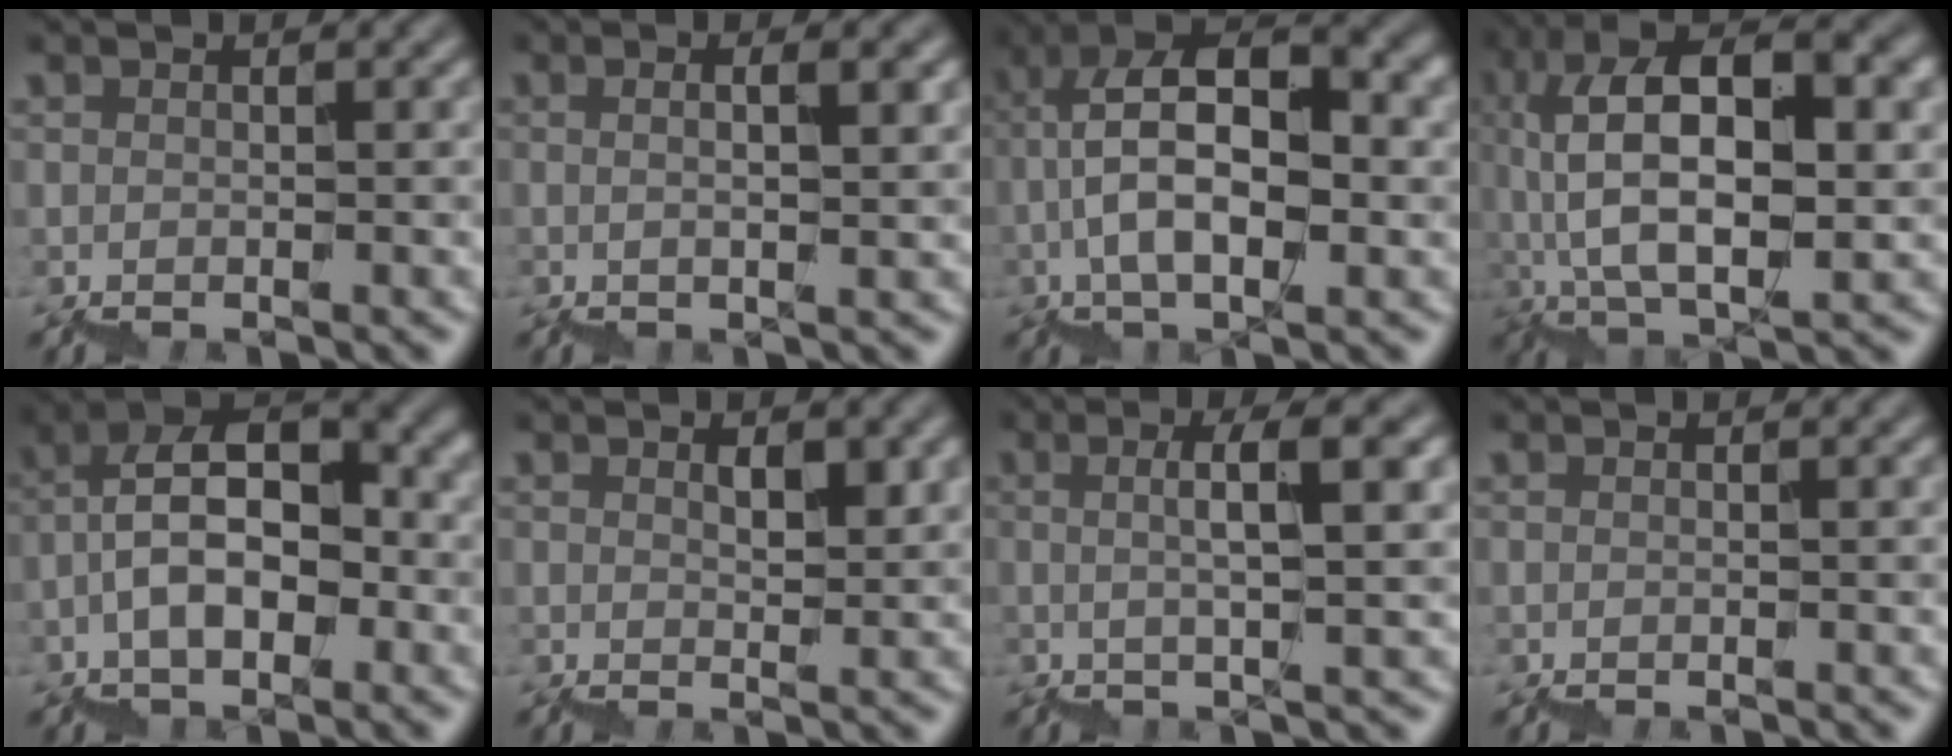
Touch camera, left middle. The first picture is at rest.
{"total": 2.4, "force": [1.0, 0.5, 2.1], "torque": [-0.027, 0.009, 0.001]}
{"total": 8.2, "force": [1.0, 4.0, 7.2], "torque": [-0.130, 0.034, 0.014]}
{"total": 11.7, "force": [4.3, 4.2, 10.0], "torque": [-0.176, 0.027, 0.073]}
{"total": 6.6, "force": [-0.9, 3.7, 5.4], "torque": [-0.087, 0.027, -0.021]}
{"total": 2.3, "force": [2.0, 0.4, 1.0], "torque": [-0.013, 0.005, 0.027]}
{"total": 4.0, "force": [1.3, 0.4, 3.8], "torque": [-0.052, 0.026, 0.010]}
{"total": 0.0}